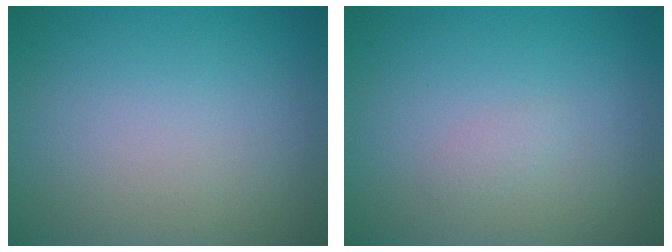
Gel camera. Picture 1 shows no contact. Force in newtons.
{"total": 0.7, "press": 0.7, "slide": 0.0}